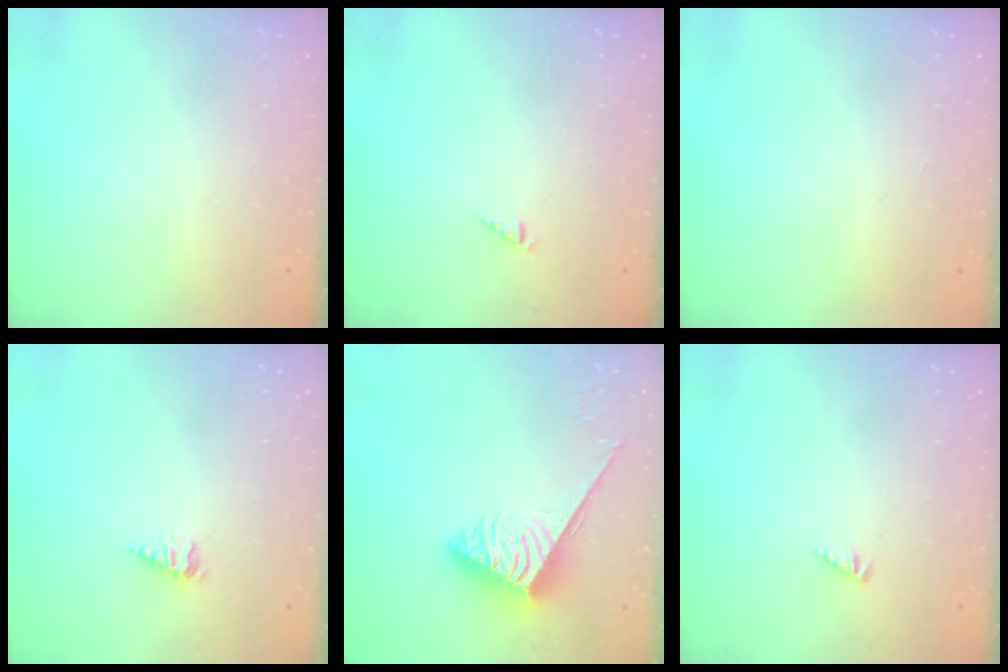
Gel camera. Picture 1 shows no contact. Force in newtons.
{"total": 2.6, "press": 2.6, "slide": 0.4}
{"total": 0.0}
{"total": 2.1, "press": 2.1, "slide": 0.3}
{"total": 3.9, "press": 3.9, "slide": 0.4}
{"total": 0.7, "press": 0.7, "slide": 0.3}